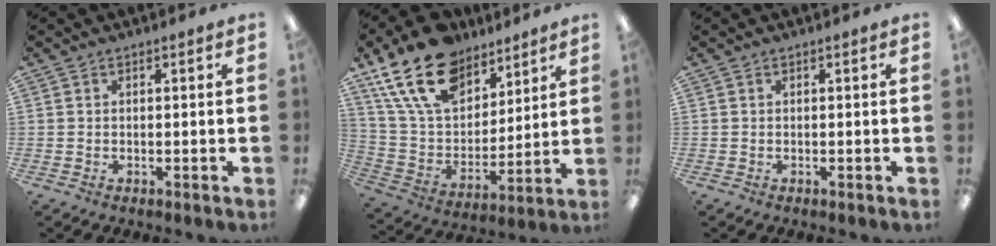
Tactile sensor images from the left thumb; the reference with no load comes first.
{"total": 20.8, "force": [13.7, 11.9, 10.2], "torque": [-0.204, -0.063, 0.256]}
{"total": 0.0}